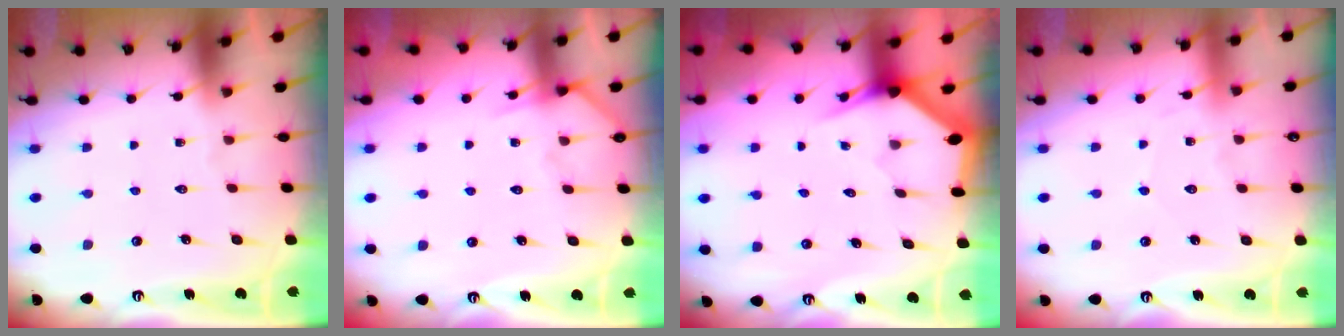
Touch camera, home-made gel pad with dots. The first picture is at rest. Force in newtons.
{"total": 6.9, "press": 6.8, "slide": 0.8}
{"total": 3.0, "press": 3.0, "slide": 0.0}
{"total": 3.6, "press": 3.6, "slide": 0.5}